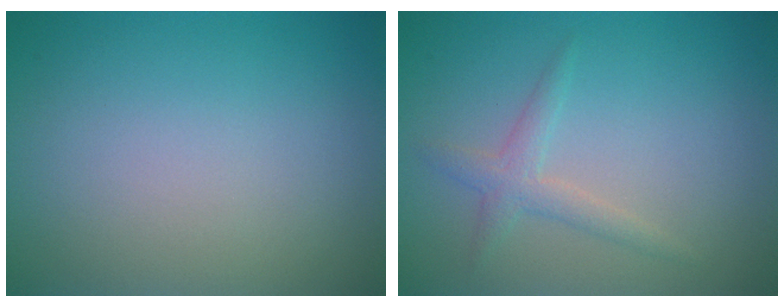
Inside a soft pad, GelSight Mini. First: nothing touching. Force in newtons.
{"total": 1.9, "press": 1.9, "slide": 0.1}